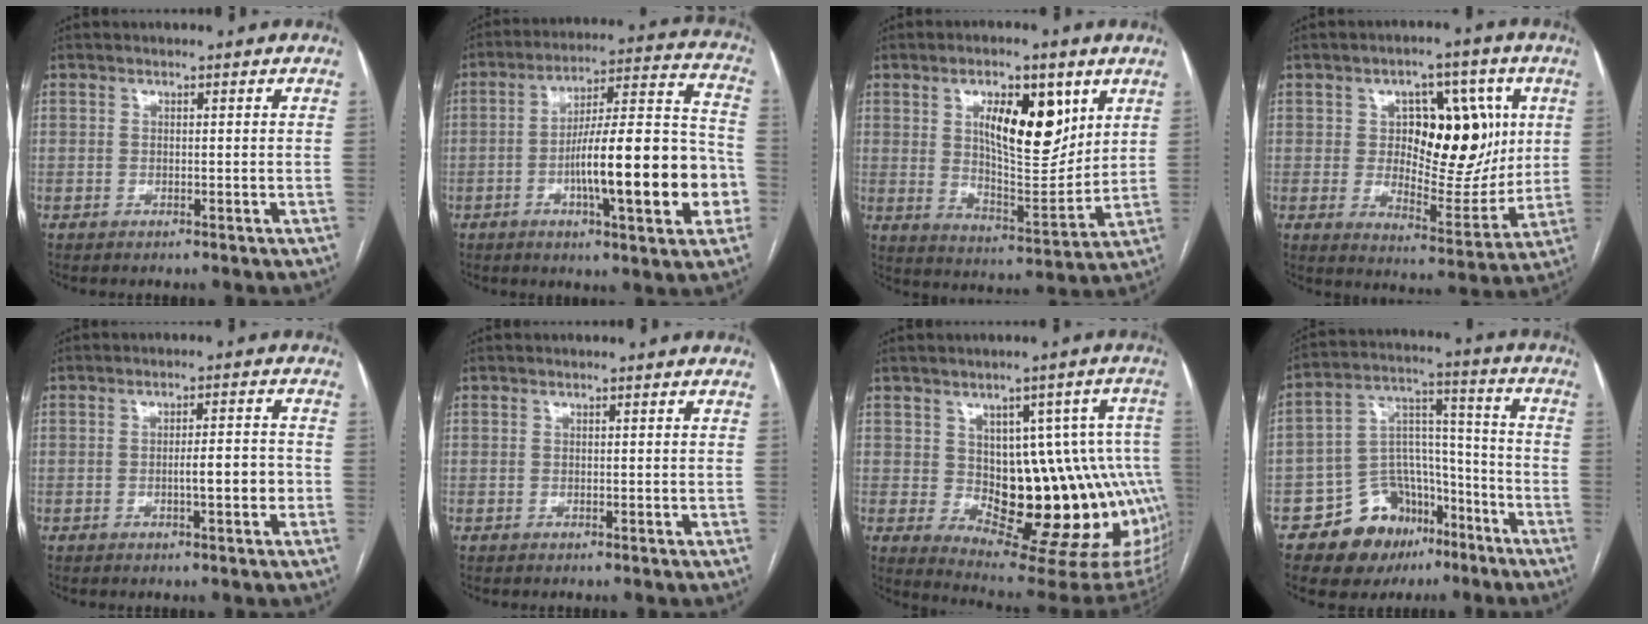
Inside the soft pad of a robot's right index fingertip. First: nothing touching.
{"total": 20.1, "force": [-5.3, 3.2, 19.1], "torque": [-0.266, 0.022, -0.074]}
{"total": 13.8, "force": [5.3, 5.0, 11.7], "torque": [-0.184, 0.002, 0.096]}
{"total": 16.2, "force": [3.1, 8.1, 13.7], "torque": [-0.192, 0.012, 0.058]}
{"total": 4.6, "force": [-1.4, 0.7, 4.3], "torque": [-0.065, 0.008, -0.018]}
{"total": 0.0}
{"total": 19.5, "force": [-1.4, 7.7, 17.9], "torque": [-0.149, 0.028, 0.005]}
{"total": 14.3, "force": [-8.8, 9.6, 5.9], "torque": [-0.087, 0.063, -0.132]}